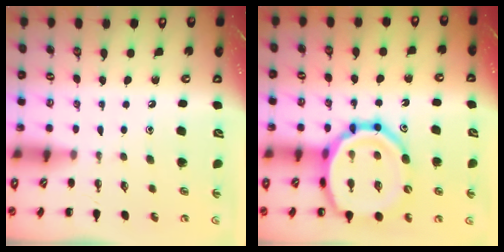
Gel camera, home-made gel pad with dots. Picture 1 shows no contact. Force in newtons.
{"total": 22.2, "press": 21.9, "slide": 4.0}